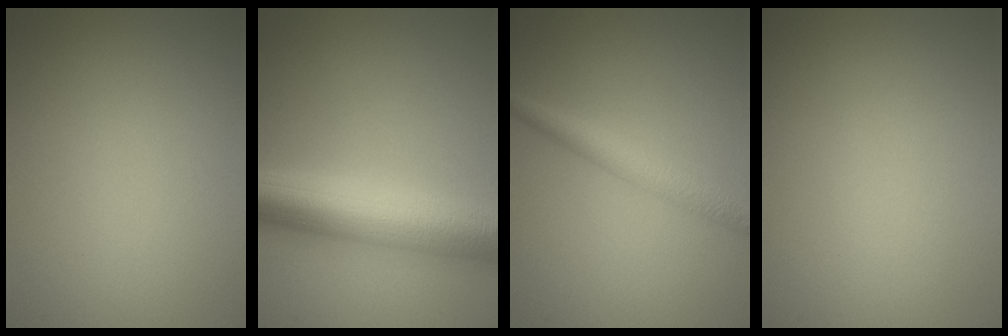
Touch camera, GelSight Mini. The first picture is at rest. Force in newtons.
{"total": 8.7, "press": 8.7, "slide": 0.3}
{"total": 2.7, "press": 2.7, "slide": 0.1}
{"total": 0.0}